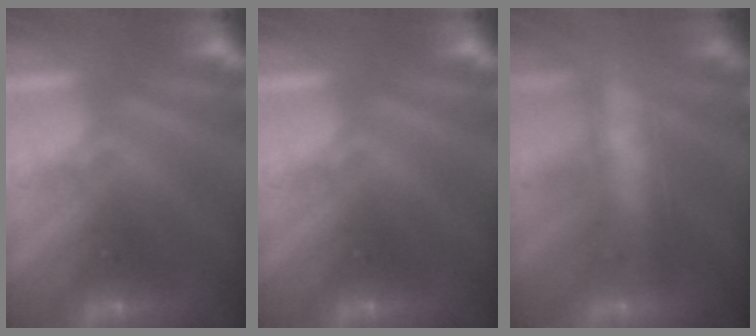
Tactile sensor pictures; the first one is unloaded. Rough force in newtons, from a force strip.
{"total": 0.0}
{"total": 7.5}